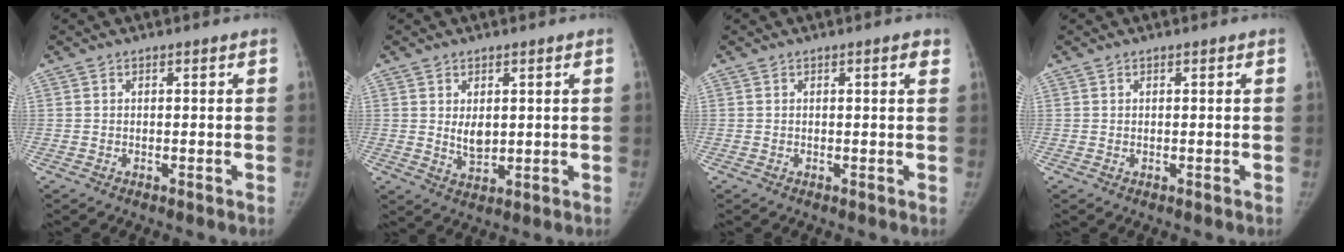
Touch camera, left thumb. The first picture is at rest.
{"total": 4.0, "force": [0.9, 2.5, 3.0], "torque": [-0.036, -0.014, 0.023]}
{"total": 1.7, "force": [0.9, 0.3, 1.5], "torque": [-0.018, -0.001, 0.010]}
{"total": 0.0}